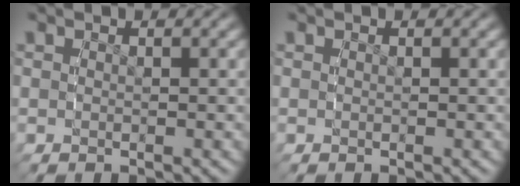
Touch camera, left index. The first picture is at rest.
{"total": 0.0}